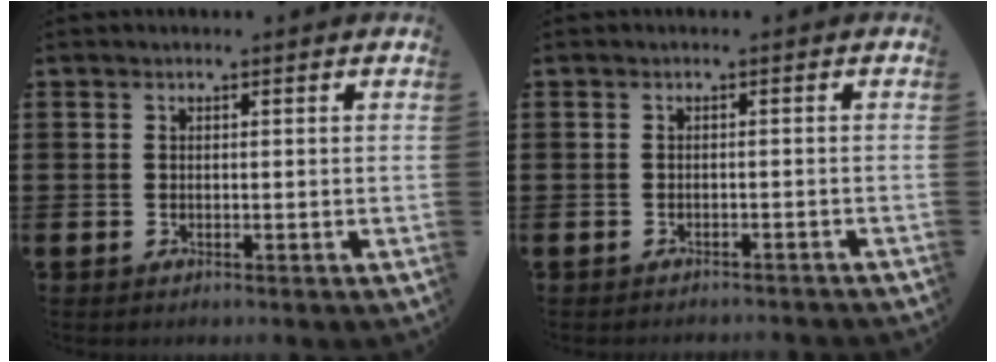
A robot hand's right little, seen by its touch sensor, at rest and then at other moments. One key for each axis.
{"total": 0.9, "fx": -0.9, "fy": -0.1, "fz": 0.0, "tx": -0.001, "ty": 0.001, "tz": -0.019}